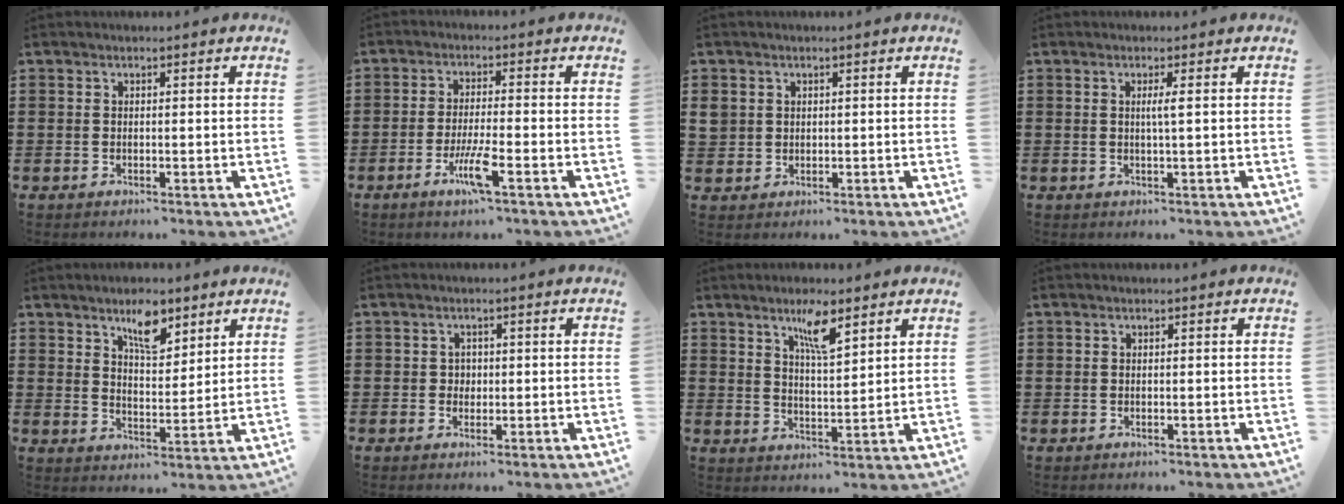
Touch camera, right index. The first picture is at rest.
{"total": 5.5, "force": [-2.8, 0.3, 4.8], "torque": [-0.097, -0.014, -0.053]}
{"total": 2.0, "force": [0.5, 1.9, 0.4], "torque": [-0.017, 0.009, 0.008]}
{"total": 1.8, "force": [0.2, -0.2, 1.8], "torque": [-0.034, -0.003, 0.000]}
{"total": 6.6, "force": [4.7, 2.5, 4.0], "torque": [-0.059, -0.012, 0.077]}
{"total": 1.4, "force": [0.1, 1.3, 0.5], "torque": [-0.014, 0.008, 0.001]}
{"total": 5.9, "force": [4.0, 1.3, 4.2], "torque": [-0.069, -0.005, 0.063]}
{"total": 0.0}